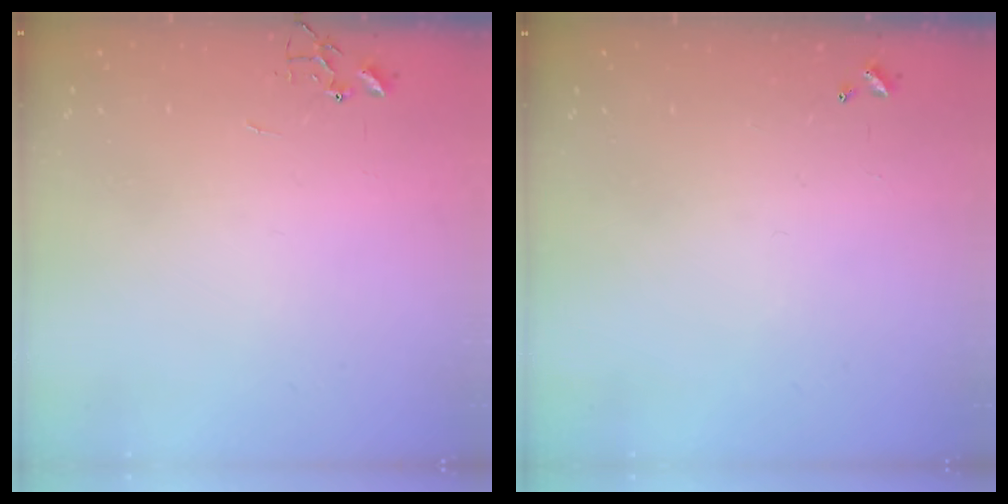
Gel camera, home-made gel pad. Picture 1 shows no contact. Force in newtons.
{"total": 0.0}